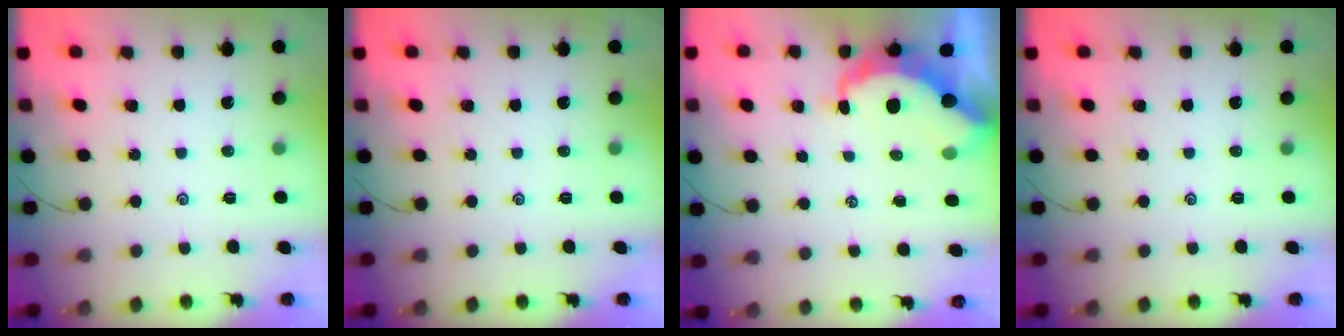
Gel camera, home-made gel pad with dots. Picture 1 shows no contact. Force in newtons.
{"total": 0.0}
{"total": 8.4, "press": 8.3, "slide": 1.0}
{"total": 0.0}